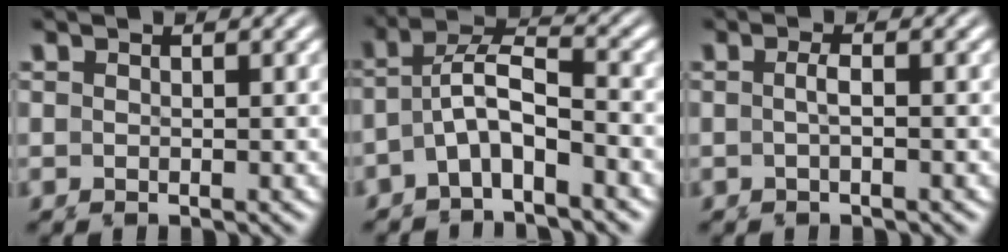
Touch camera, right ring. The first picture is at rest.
{"total": 5.7, "force": [-0.2, 4.2, 3.8], "torque": [-0.075, -0.010, -0.013]}
{"total": 1.5, "force": [-0.5, -0.5, 1.3], "torque": [-0.026, -0.001, -0.008]}